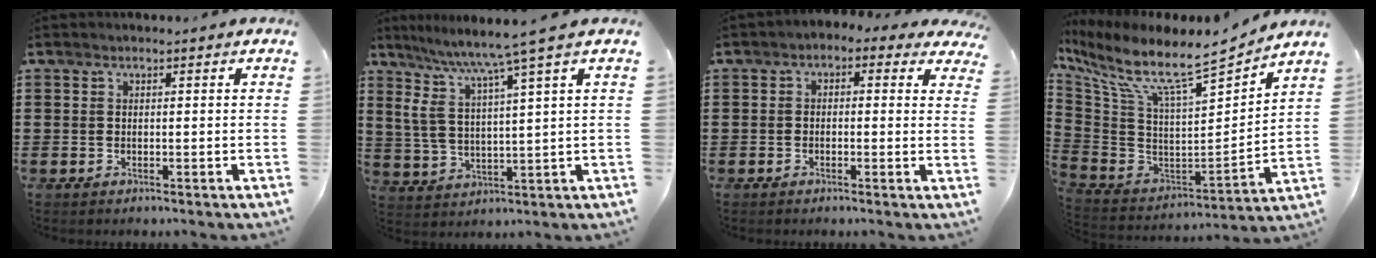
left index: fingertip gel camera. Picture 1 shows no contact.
{"total": 7.0, "force": [4.8, -0.2, 5.0], "torque": [-0.119, -0.033, 0.075]}
{"total": 1.4, "force": [-0.7, 0.9, 0.9], "torque": [-0.021, 0.010, -0.018]}
{"total": 9.2, "force": [6.8, 1.2, 6.2], "torque": [-0.146, -0.062, 0.108]}